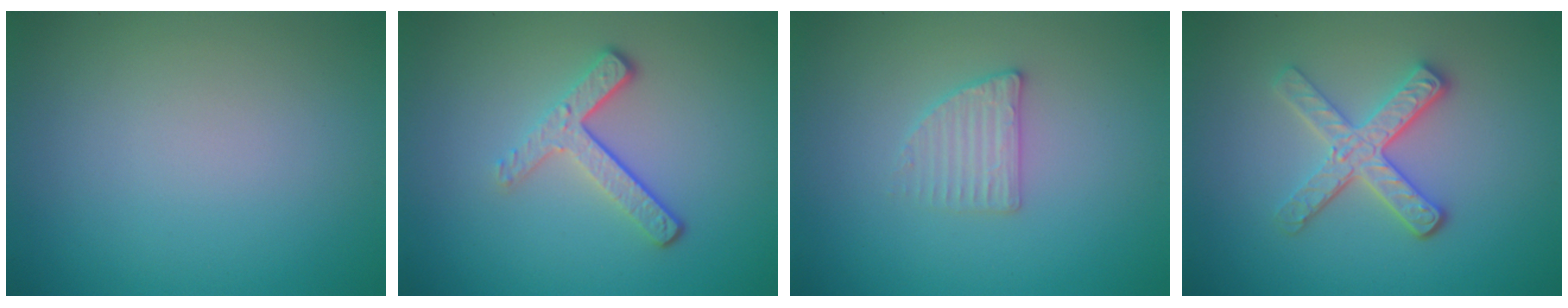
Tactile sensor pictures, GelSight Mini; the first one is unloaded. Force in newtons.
{"total": 3.4, "press": 2.5, "slide": 2.3}
{"total": 2.1, "press": 2.1, "slide": 0.4}
{"total": 3.6, "press": 3.1, "slide": 1.8}